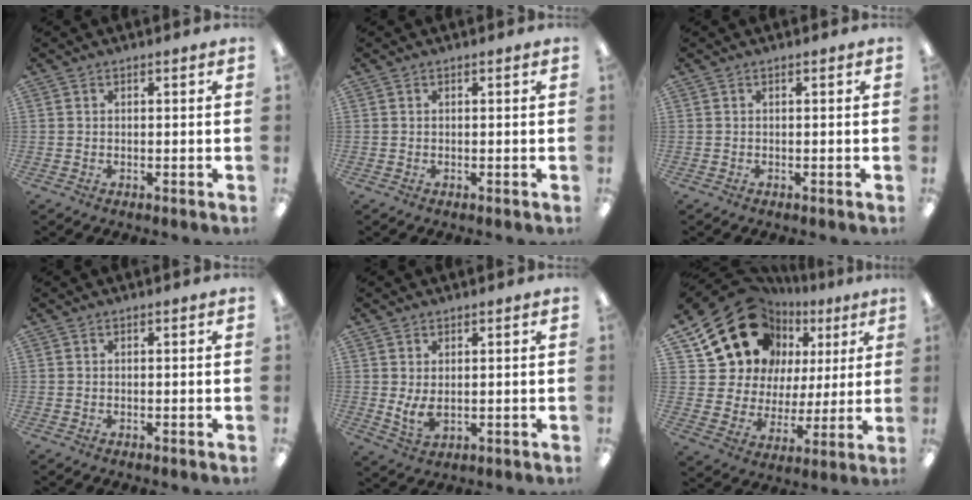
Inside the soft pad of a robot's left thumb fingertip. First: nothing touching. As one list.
[{"total": 0.0}, {"total": 0.0}, {"total": 0.0}, {"total": 4.9, "force": [0.5, 2.8, 4.0], "torque": [-0.083, -0.006, 0.007]}, {"total": 19.8, "force": [11.5, 14.3, 7.4], "torque": [-0.139, -0.064, 0.227]}]